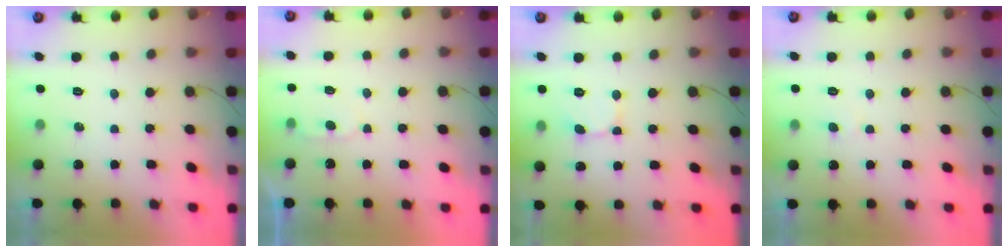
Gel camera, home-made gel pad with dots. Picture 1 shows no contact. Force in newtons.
{"total": 2.7, "press": 2.7, "slide": 0.3}
{"total": 2.3, "press": 2.3, "slide": 0.2}
{"total": 2.5, "press": 2.4, "slide": 0.3}